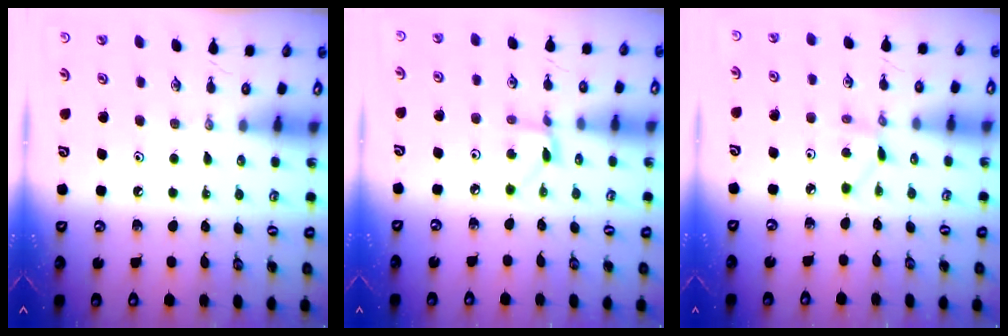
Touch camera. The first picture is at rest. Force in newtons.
{"total": 2.2, "press": 2.2, "slide": 0.1}
{"total": 1.6, "press": 1.6, "slide": 0.2}